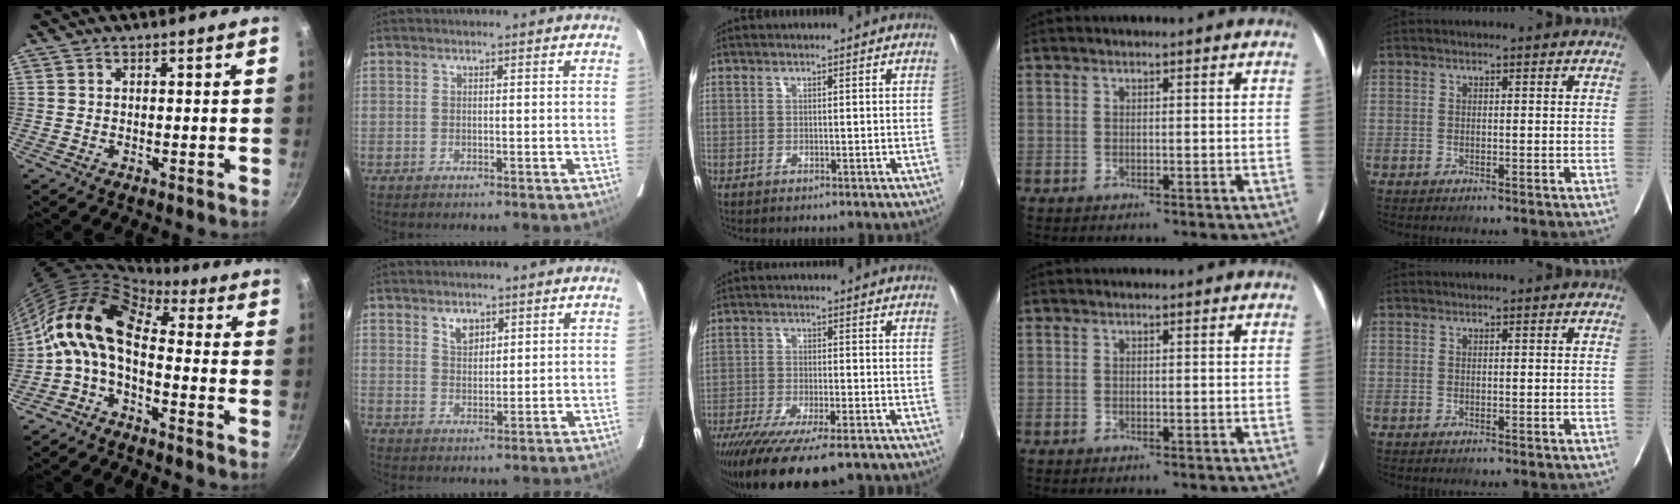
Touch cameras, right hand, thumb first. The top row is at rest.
{"thumb": {"total": 12.7, "force": [-1.3, 7.0, 10.5], "torque": [-0.196, 0.037, -0.042]}, "index": {"total": 3.4, "force": [2.0, 2.2, 1.8], "torque": [-0.023, 0.005, 0.037]}, "middle": {"total": 15.4, "force": [-11.2, 3.2, 10.1], "torque": [-0.203, -0.061, -0.185]}}